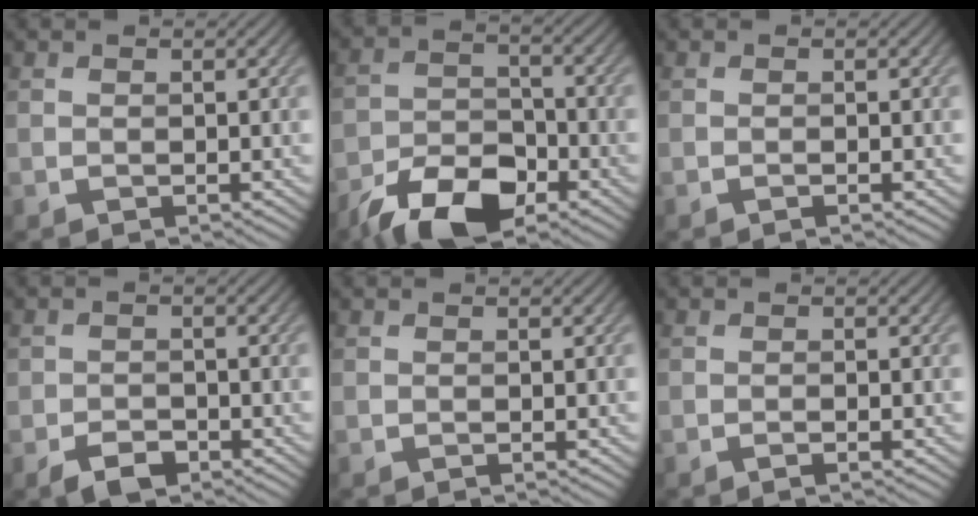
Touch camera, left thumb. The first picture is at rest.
{"total": 9.9, "force": [-6.7, 4.4, 5.7], "torque": [-0.104, -0.002, -0.134]}
{"total": 0.6, "force": [-0.3, 0.0, 0.5], "torque": [-0.009, 0.000, -0.008]}
{"total": 2.9, "force": [-1.9, 1.7, 1.4], "torque": [-0.025, -0.003, -0.037]}
{"total": 0.0}
{"total": 0.9, "force": [-0.5, 0.0, 0.7], "torque": [-0.013, 0.001, -0.011]}